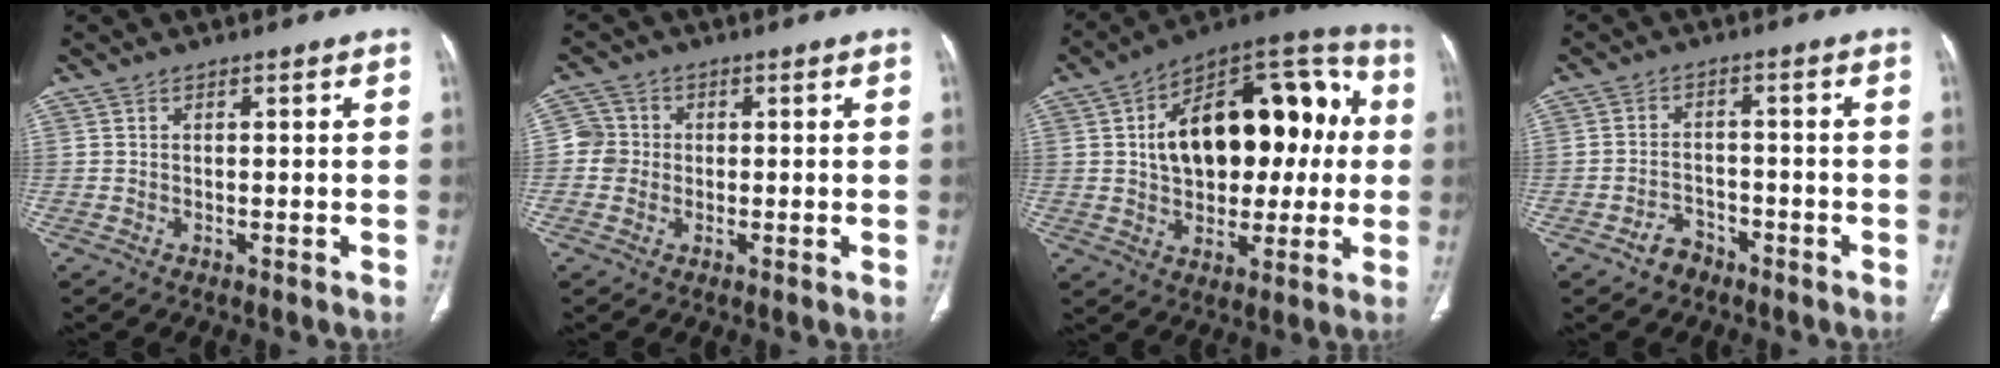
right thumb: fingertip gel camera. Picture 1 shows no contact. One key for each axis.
{"total": 3.8, "fx": -0.2, "fy": 3.8, "fz": 0.6, "tx": 0.013, "ty": 0.009, "tz": -0.011}
{"total": 25.9, "fx": 3.2, "fy": 15.1, "fz": 20.8, "tx": -0.275, "ty": 0.040, "tz": 0.047}
{"total": 3.9, "fx": -2.7, "fy": 2.6, "fz": 1.1, "tx": -0.012, "ty": 0.025, "tz": -0.042}